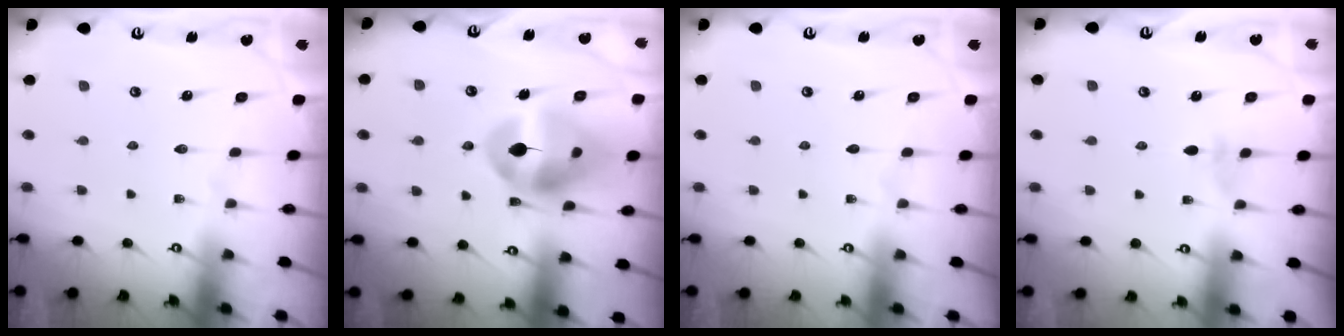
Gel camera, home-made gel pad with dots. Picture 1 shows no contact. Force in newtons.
{"total": 14.7, "press": 14.6, "slide": 1.6}
{"total": 0.0}
{"total": 2.7, "press": 2.6, "slide": 0.6}